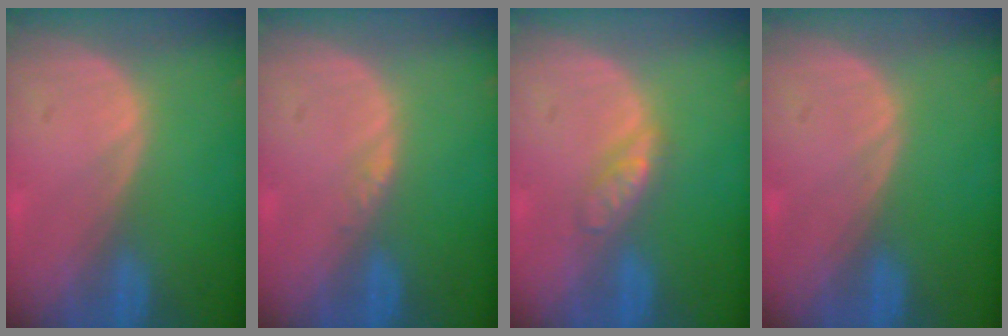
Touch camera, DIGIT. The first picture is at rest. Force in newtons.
{"total": 0.8, "press": 0.8, "slide": 0.1}
{"total": 3.1, "press": 3.0, "slide": 0.3}
{"total": 0.0}